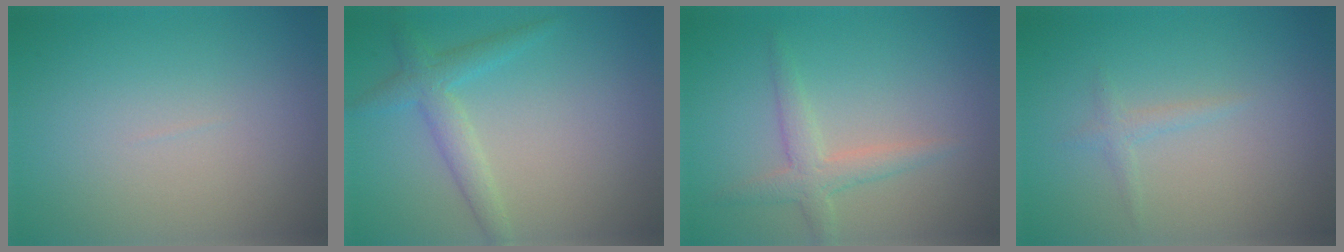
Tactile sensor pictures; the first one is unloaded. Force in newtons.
{"total": 2.8, "press": 2.8, "slide": 0.2}
{"total": 2.6, "press": 2.6, "slide": 0.1}
{"total": 1.0, "press": 1.0, "slide": 0.1}